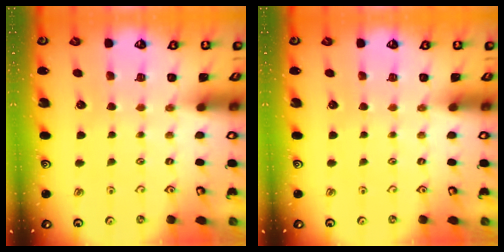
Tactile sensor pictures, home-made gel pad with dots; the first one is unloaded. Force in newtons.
{"total": 0.0}